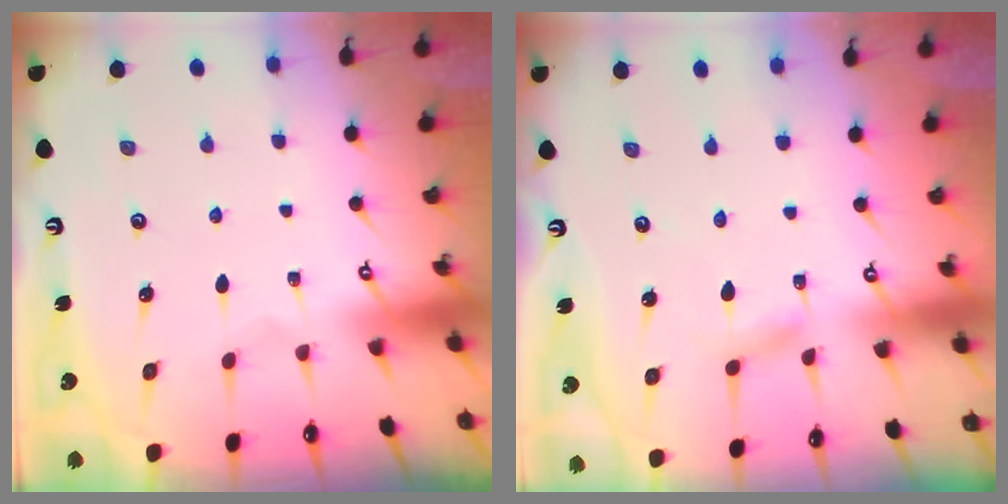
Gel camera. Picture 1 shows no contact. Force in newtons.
{"total": 2.1, "press": 2.1, "slide": 0.2}